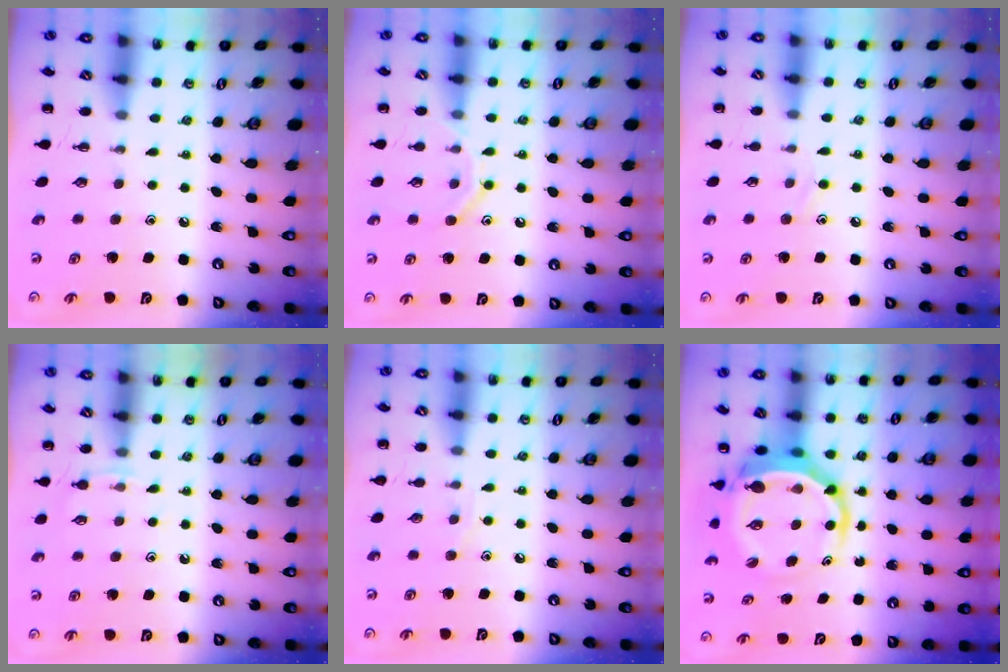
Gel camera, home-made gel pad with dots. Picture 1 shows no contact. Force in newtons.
{"total": 9.8, "press": 9.8, "slide": 1.3}
{"total": 7.2, "press": 6.7, "slide": 2.5}
{"total": 4.4, "press": 4.2, "slide": 1.4}
{"total": 5.3, "press": 5.0, "slide": 1.6}
{"total": 8.0, "press": 7.7, "slide": 2.2}